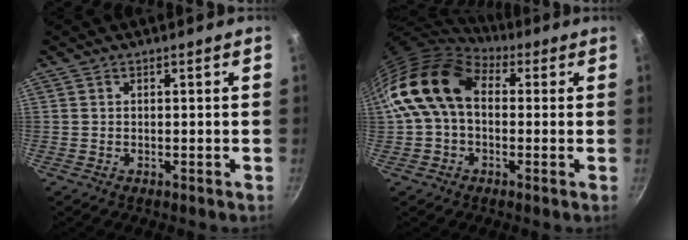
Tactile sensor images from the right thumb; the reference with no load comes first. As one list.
[{"total": 14.4, "force": [1.9, 10.0, 10.2], "torque": [-0.168, 0.022, 0.018]}]